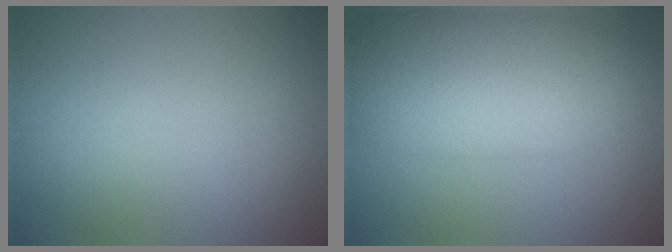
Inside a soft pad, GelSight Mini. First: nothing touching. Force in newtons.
{"total": 9.2, "press": 9.2, "slide": 0.2}